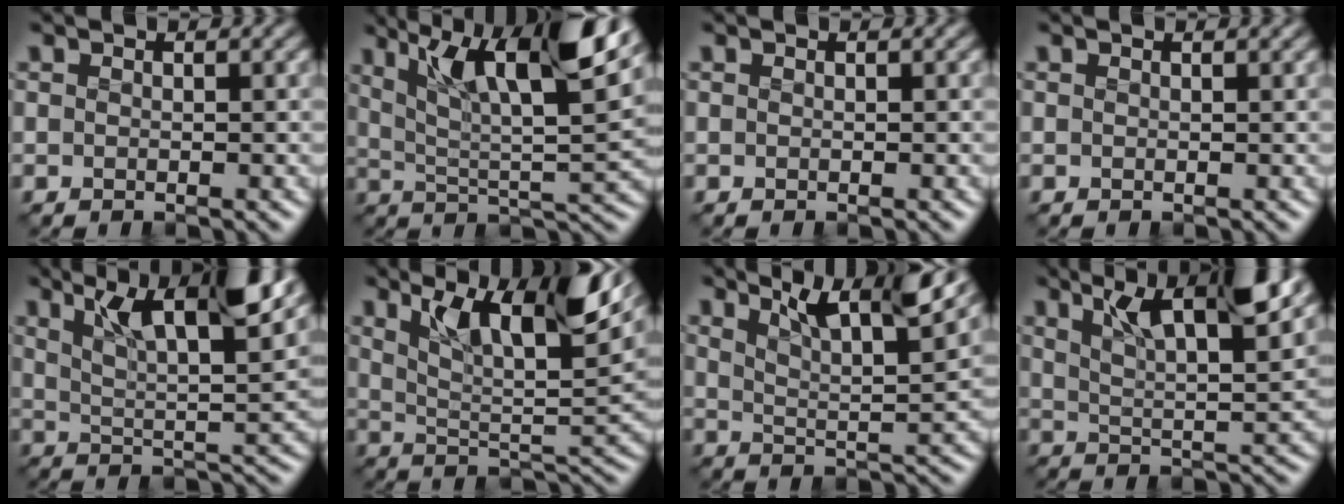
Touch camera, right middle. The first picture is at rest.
{"total": 11.4, "force": [6.1, 3.3, 9.1], "torque": [-0.152, 0.001, 0.098]}
{"total": 0.0}
{"total": 0.5, "force": [0.4, 0.1, 0.3], "torque": [-0.006, 0.000, 0.007]}
{"total": 9.5, "force": [5.2, 2.4, 7.5], "torque": [-0.128, 0.011, 0.087]}
{"total": 10.4, "force": [6.0, 2.9, 8.0], "torque": [-0.143, 0.000, 0.100]}
{"total": 7.9, "force": [5.6, 1.5, 5.3], "torque": [-0.084, 0.008, 0.080]}
{"total": 8.6, "force": [5.0, 2.0, 6.7], "torque": [-0.113, 0.010, 0.084]}